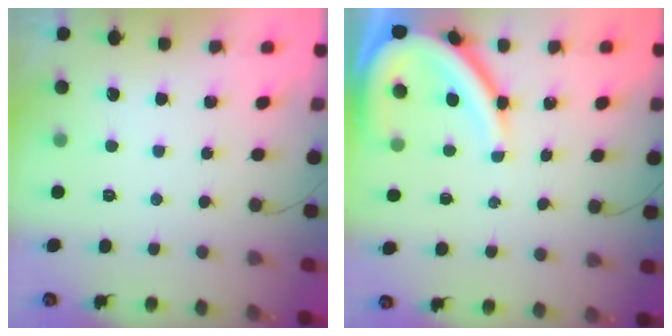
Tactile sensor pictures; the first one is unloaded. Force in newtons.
{"total": 12.6, "press": 12.5, "slide": 1.2}